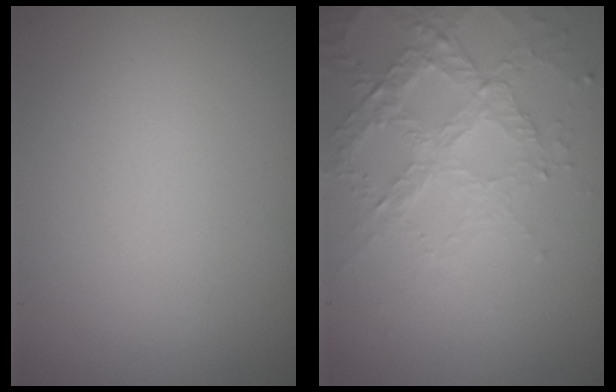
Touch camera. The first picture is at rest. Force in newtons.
{"total": 3.7, "press": 3.6, "slide": 0.5}